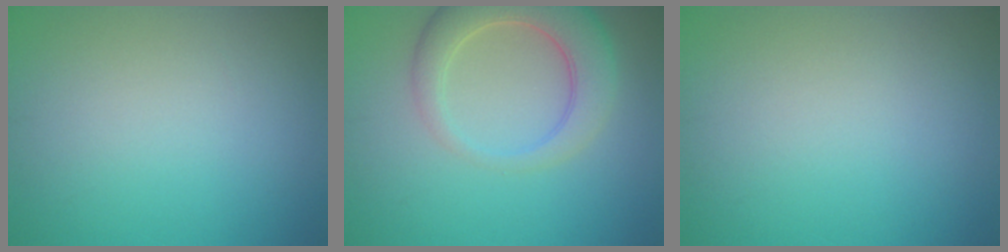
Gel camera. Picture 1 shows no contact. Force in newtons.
{"total": 5.6, "press": 5.6, "slide": 0.8}
{"total": 0.0}